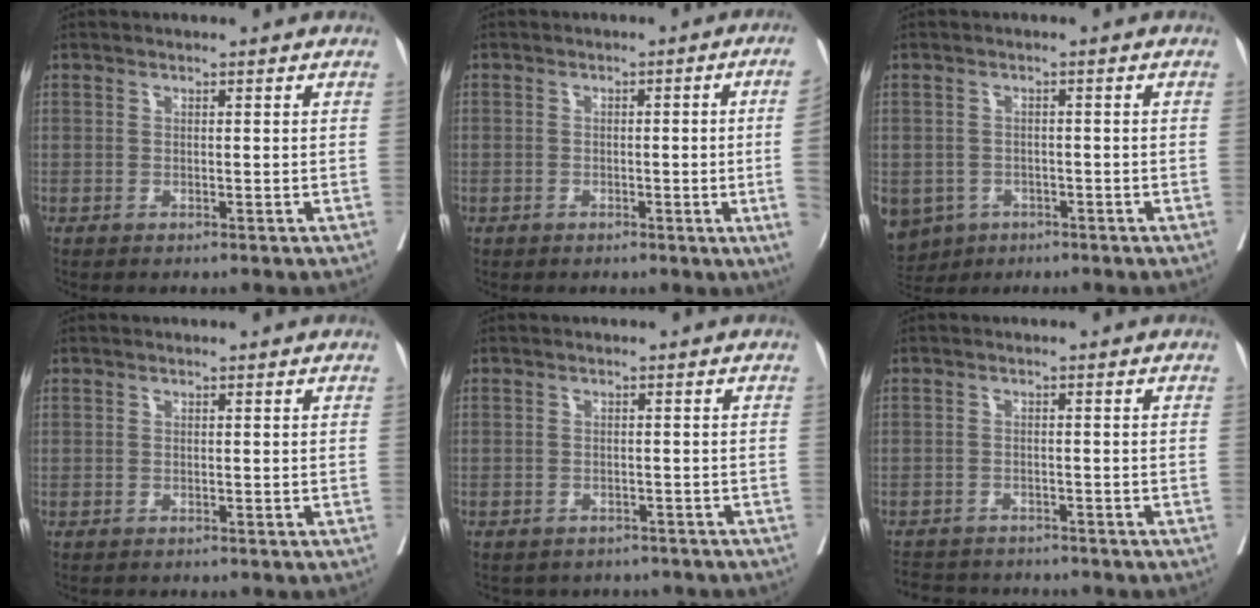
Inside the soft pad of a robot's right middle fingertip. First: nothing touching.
{"total": 6.3, "force": [-1.0, -0.8, 6.2], "torque": [-0.066, -0.002, -0.015]}
{"total": 10.9, "force": [-5.8, 8.5, 3.5], "torque": [-0.107, -0.009, -0.077]}
{"total": 0.0}
{"total": 8.6, "force": [-7.5, 3.5, 2.2], "torque": [-0.035, 0.008, -0.077]}
{"total": 6.4, "force": [-6.1, 1.8, 0.9], "torque": [-0.009, 0.004, -0.090]}